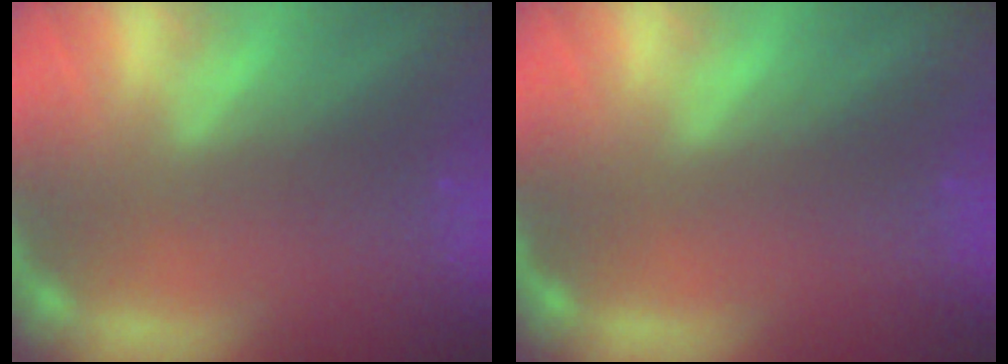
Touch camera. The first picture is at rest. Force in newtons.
{"total": 0.0}